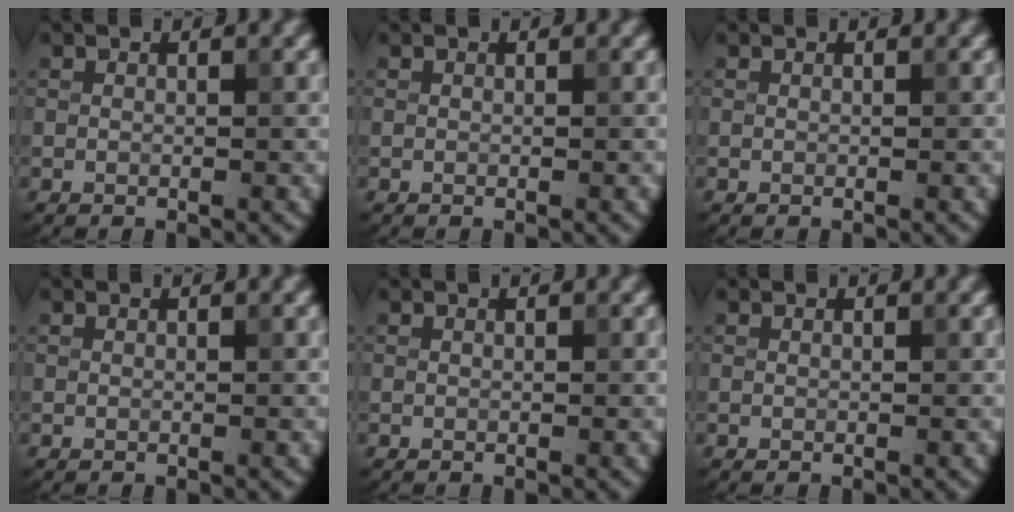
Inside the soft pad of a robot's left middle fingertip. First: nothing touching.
{"total": 0.0}
{"total": 0.0}
{"total": 0.0}
{"total": 0.0}
{"total": 0.0}